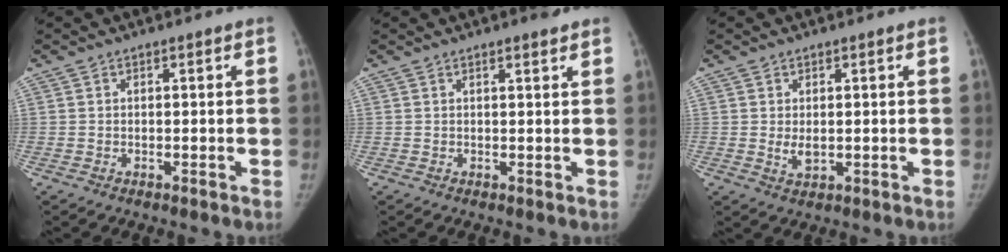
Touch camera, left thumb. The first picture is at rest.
{"total": 2.0, "force": [1.5, 0.4, 1.3], "torque": [-0.015, -0.005, 0.018]}
{"total": 2.7, "force": [0.2, 1.7, 2.0], "torque": [-0.029, -0.008, 0.009]}